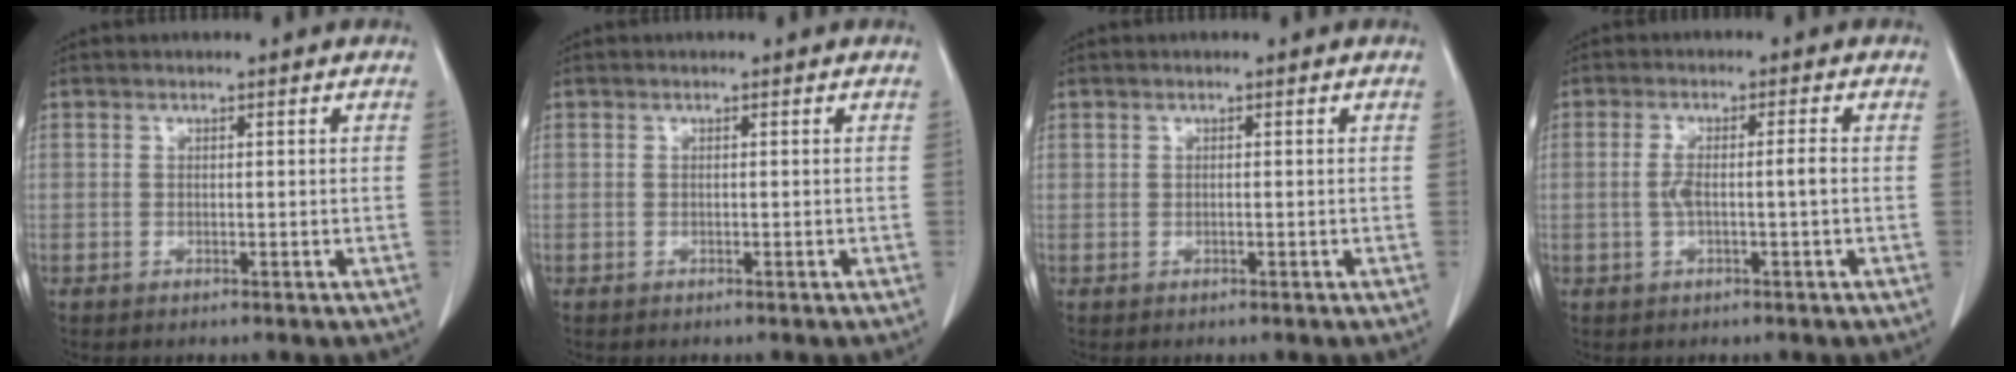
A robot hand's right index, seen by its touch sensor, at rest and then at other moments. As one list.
[{"total": 0.0}, {"total": 0.0}, {"total": 3.8, "force": [-0.4, 0.3, 3.8], "torque": [-0.078, 0.007, -0.004]}]